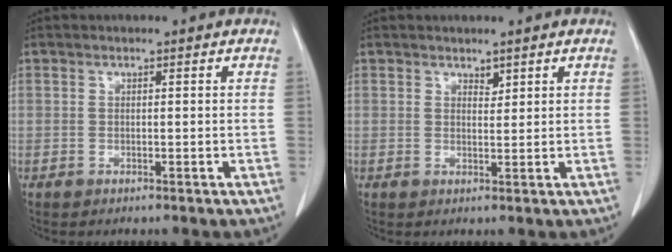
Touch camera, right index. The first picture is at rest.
{"total": 1.2, "force": [1.0, 0.5, 0.4], "torque": [-0.006, -0.006, 0.015]}